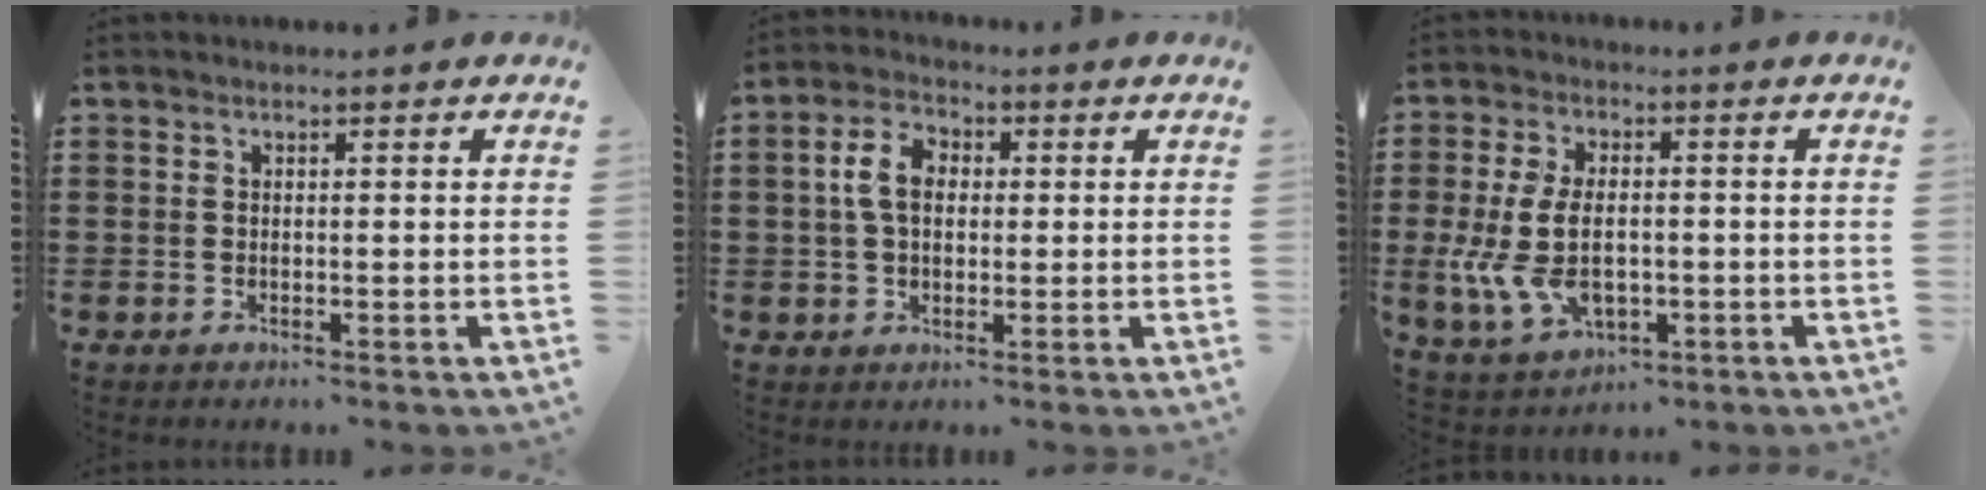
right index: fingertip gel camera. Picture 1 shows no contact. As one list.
[{"total": 5.8, "force": [0.6, 3.7, 4.4], "torque": [-0.107, 0.013, 0.003]}, {"total": 9.4, "force": [-1.3, 5.4, 7.6], "torque": [-0.182, -0.001, -0.027]}]